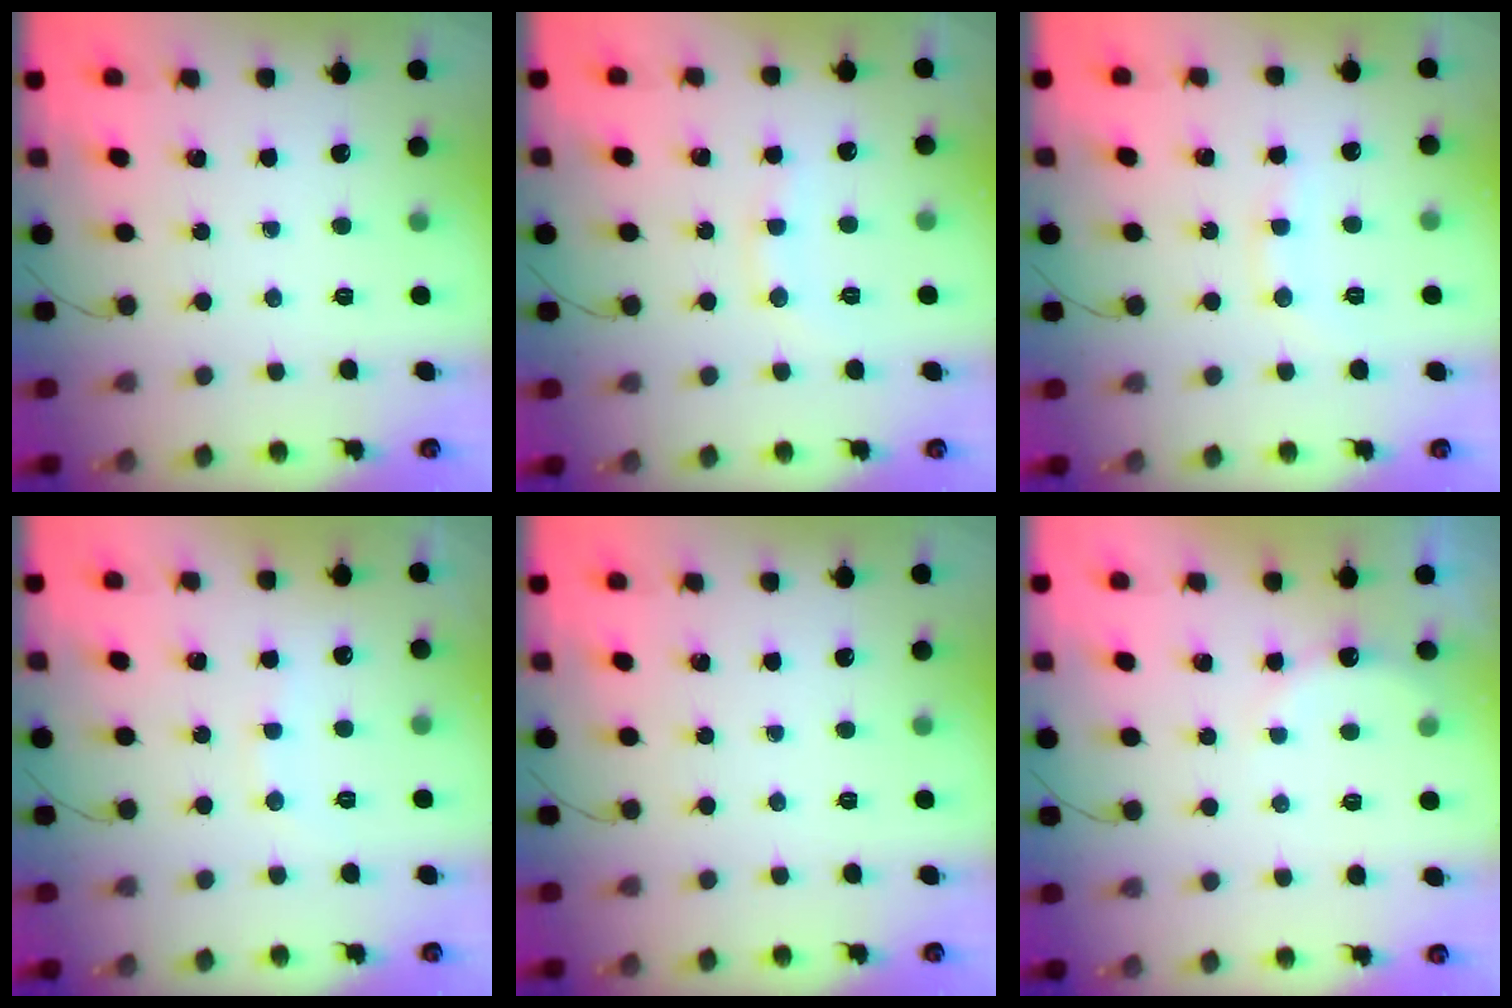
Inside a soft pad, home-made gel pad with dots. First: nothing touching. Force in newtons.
{"total": 7.3, "press": 7.2, "slide": 1.3}
{"total": 7.3, "press": 7.2, "slide": 1.1}
{"total": 6.8, "press": 6.7, "slide": 1.2}
{"total": 0.0}
{"total": 7.4, "press": 7.3, "slide": 1.4}